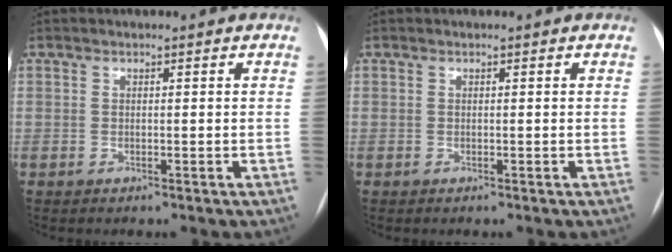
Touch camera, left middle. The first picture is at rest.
{"total": 0.0}